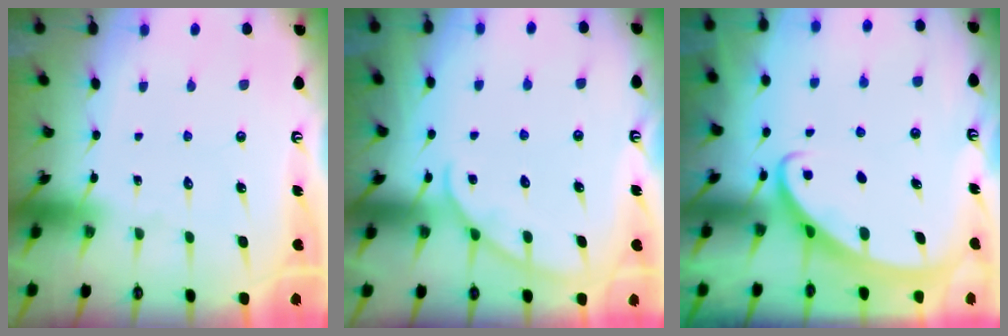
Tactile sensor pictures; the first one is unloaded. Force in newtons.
{"total": 3.8, "press": 3.7, "slide": 0.4}
{"total": 2.6, "press": 2.6, "slide": 0.3}